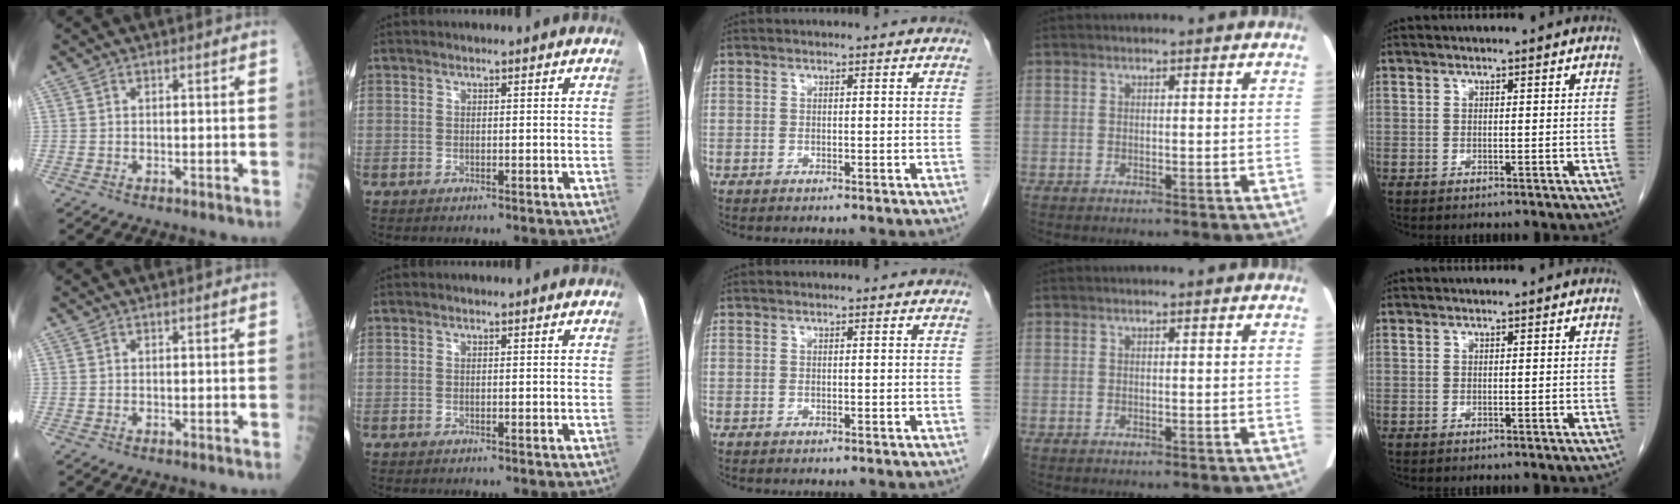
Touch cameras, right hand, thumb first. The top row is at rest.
{}